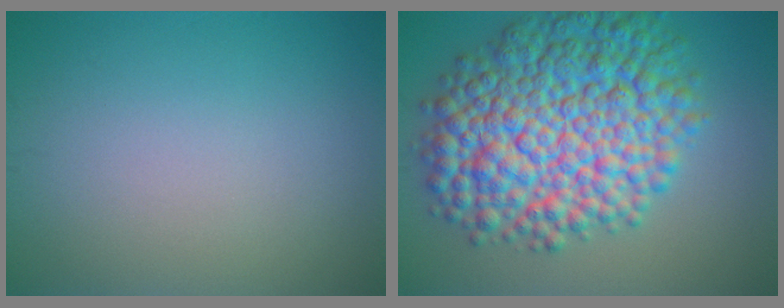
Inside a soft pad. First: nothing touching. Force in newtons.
{"total": 12.8, "press": 12.8, "slide": 0.2}